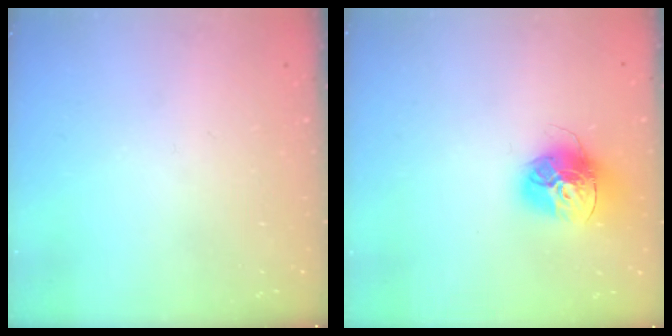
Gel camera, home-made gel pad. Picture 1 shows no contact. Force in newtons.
{"total": 15.1, "press": 15.0, "slide": 1.5}